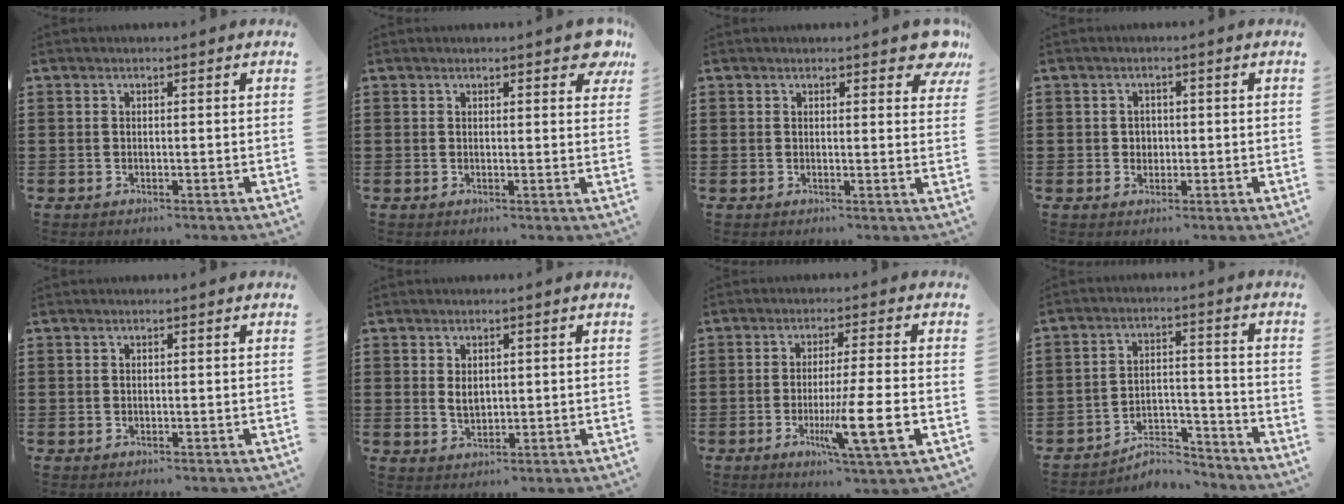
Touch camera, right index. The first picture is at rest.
{"total": 2.5, "force": [1.7, 1.0, 1.6], "torque": [-0.013, 0.000, 0.025]}
{"total": 3.1, "force": [2.4, 1.2, 1.6], "torque": [-0.007, -0.006, 0.038]}
{"total": 1.7, "force": [0.1, 1.6, 0.5], "torque": [-0.015, 0.008, 0.000]}
{"total": 0.0}
{"total": 2.4, "force": [0.6, 1.6, 1.7], "torque": [-0.028, 0.002, 0.010]}
{"total": 9.8, "force": [-2.9, 0.3, 9.4], "torque": [-0.172, -0.021, -0.051]}
{"total": 6.3, "force": [-5.7, 1.8, 1.9], "torque": [-0.026, 0.016, -0.106]}